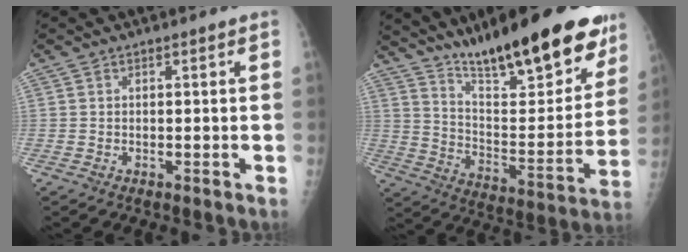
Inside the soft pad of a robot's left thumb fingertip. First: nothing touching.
{"total": 26.7, "force": [18.8, 7.3, 17.5], "torque": [-0.223, -0.080, 0.296]}